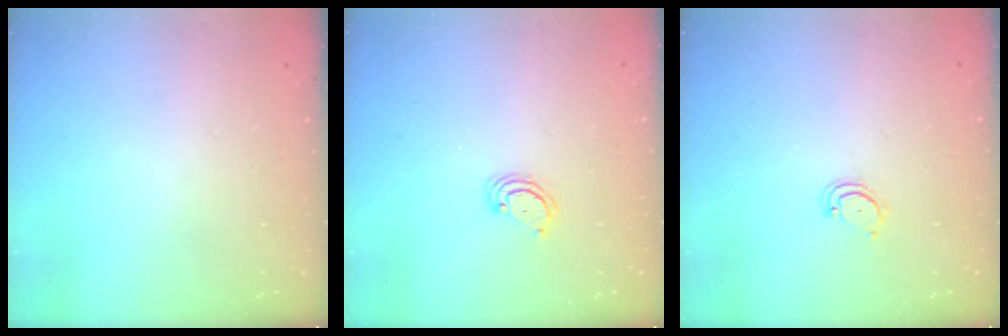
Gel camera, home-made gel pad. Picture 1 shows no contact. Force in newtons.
{"total": 2.9, "press": 2.9, "slide": 0.3}
{"total": 3.3, "press": 3.3, "slide": 0.2}